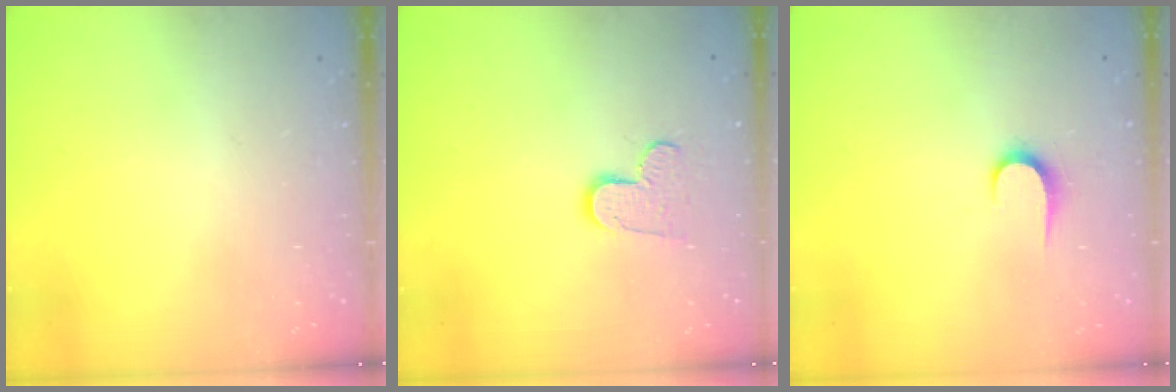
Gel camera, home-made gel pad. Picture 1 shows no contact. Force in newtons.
{"total": 8.4, "press": 8.3, "slide": 0.2}
{"total": 6.1, "press": 6.1, "slide": 0.6}